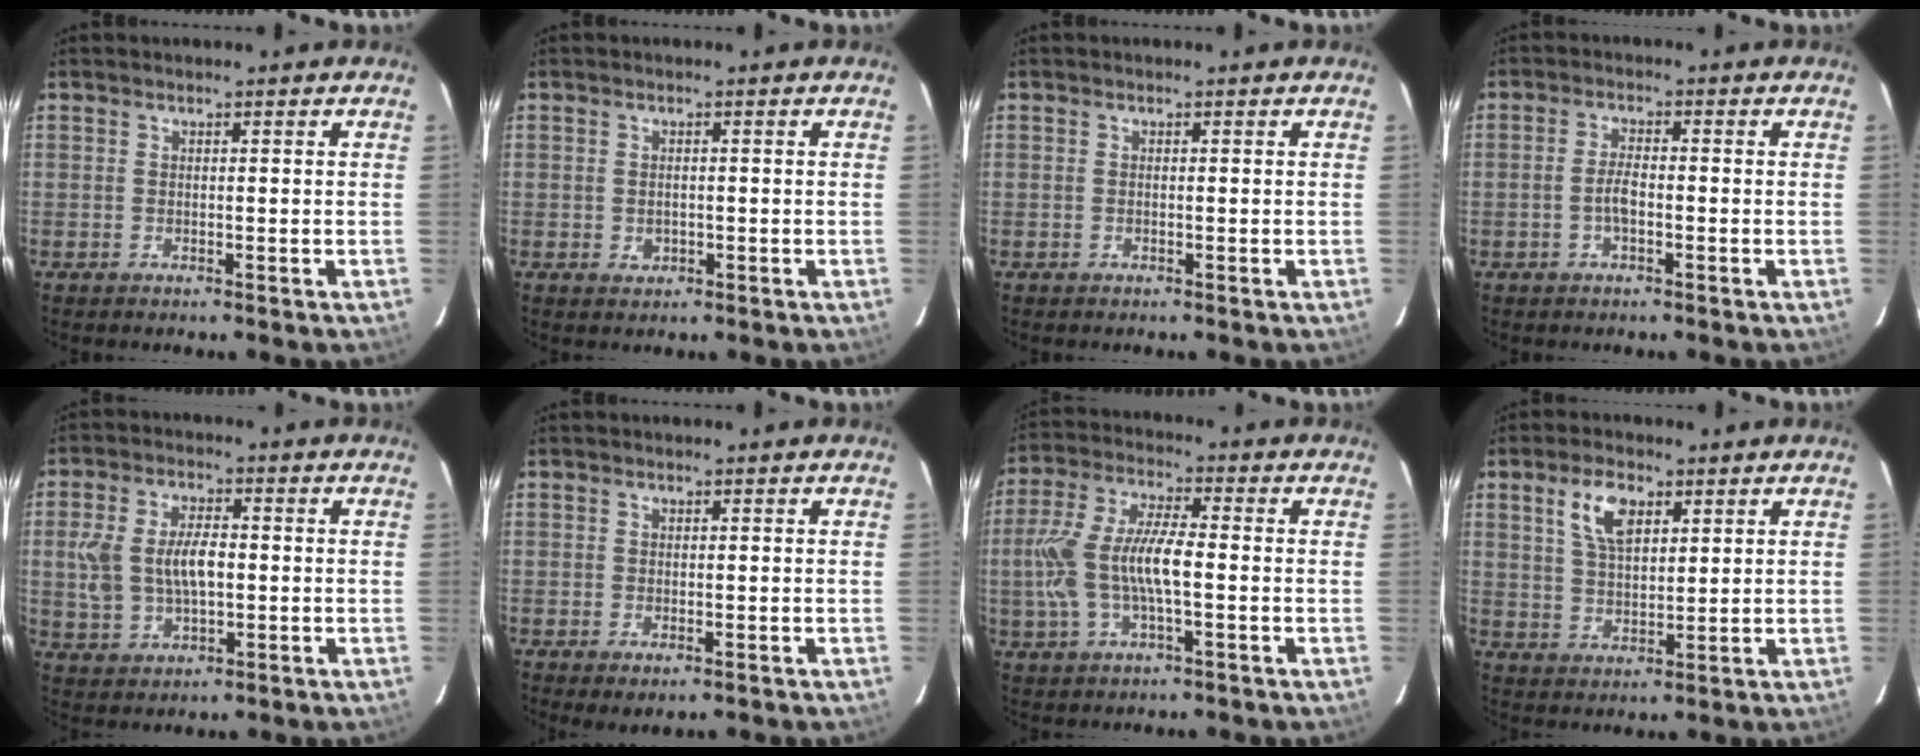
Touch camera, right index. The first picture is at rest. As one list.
[{"total": 1.7, "force": [-0.3, 1.5, 0.8], "torque": [-0.014, 0.002, -0.002]}, {"total": 0.0}, {"total": 3.1, "force": [-1.1, 1.1, 2.8], "torque": [-0.057, 0.004, -0.019]}, {"total": 10.0, "force": [0.0, 5.9, 8.0], "torque": [-0.170, 0.011, 0.007]}, {"total": 0.7, "force": [-0.2, 0.3, 0.6], "torque": [-0.013, -0.002, -0.004]}, {"total": 12.0, "force": [-1.5, 4.0, 11.3], "torque": [-0.241, 0.006, -0.029]}, {"total": 7.4, "force": [3.5, 3.7, 5.4], "torque": [-0.101, 0.012, 0.070]}]